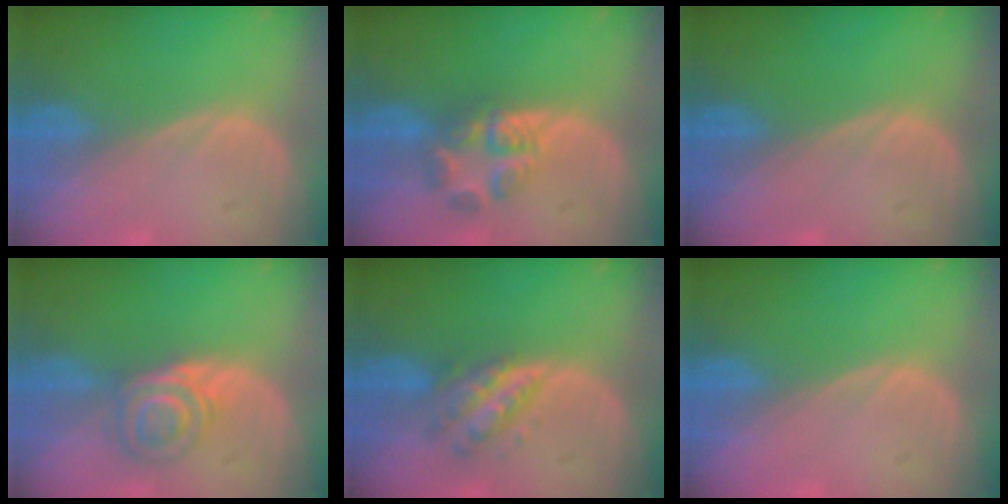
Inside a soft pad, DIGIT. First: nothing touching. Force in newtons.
{"total": 5.6, "press": 5.5, "slide": 1.0}
{"total": 0.0}
{"total": 6.1, "press": 5.6, "slide": 2.4}
{"total": 5.3, "press": 5.3, "slide": 0.2}
{"total": 0.0}